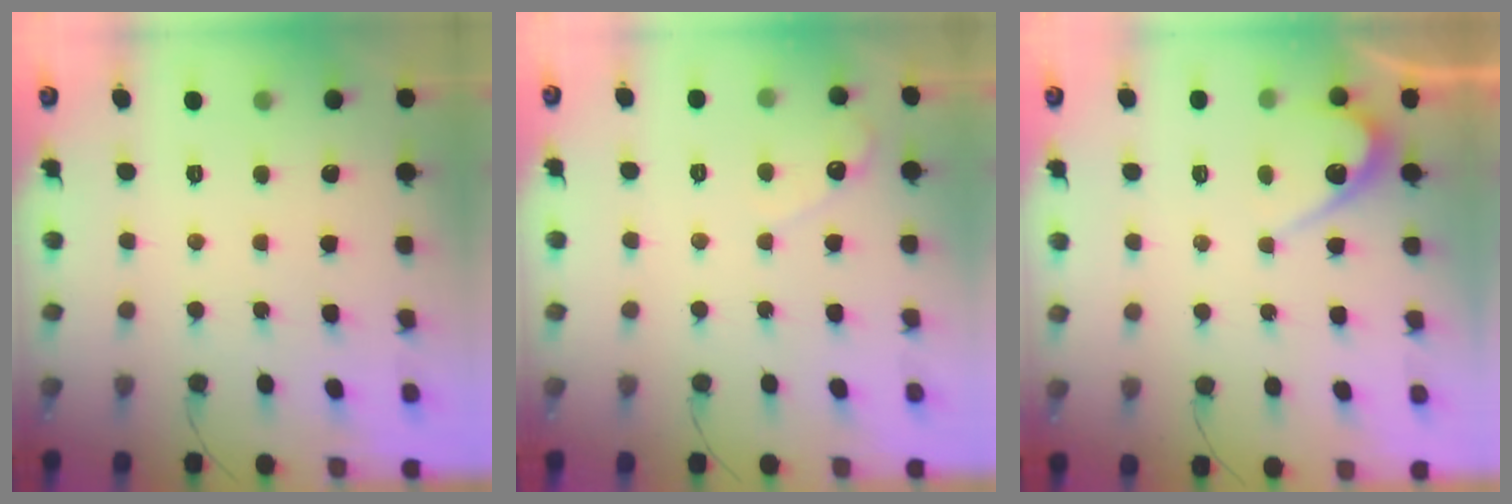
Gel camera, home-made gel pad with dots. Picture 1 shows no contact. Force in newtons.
{"total": 3.1, "press": 3.0, "slide": 0.3}
{"total": 5.8, "press": 5.8, "slide": 0.4}